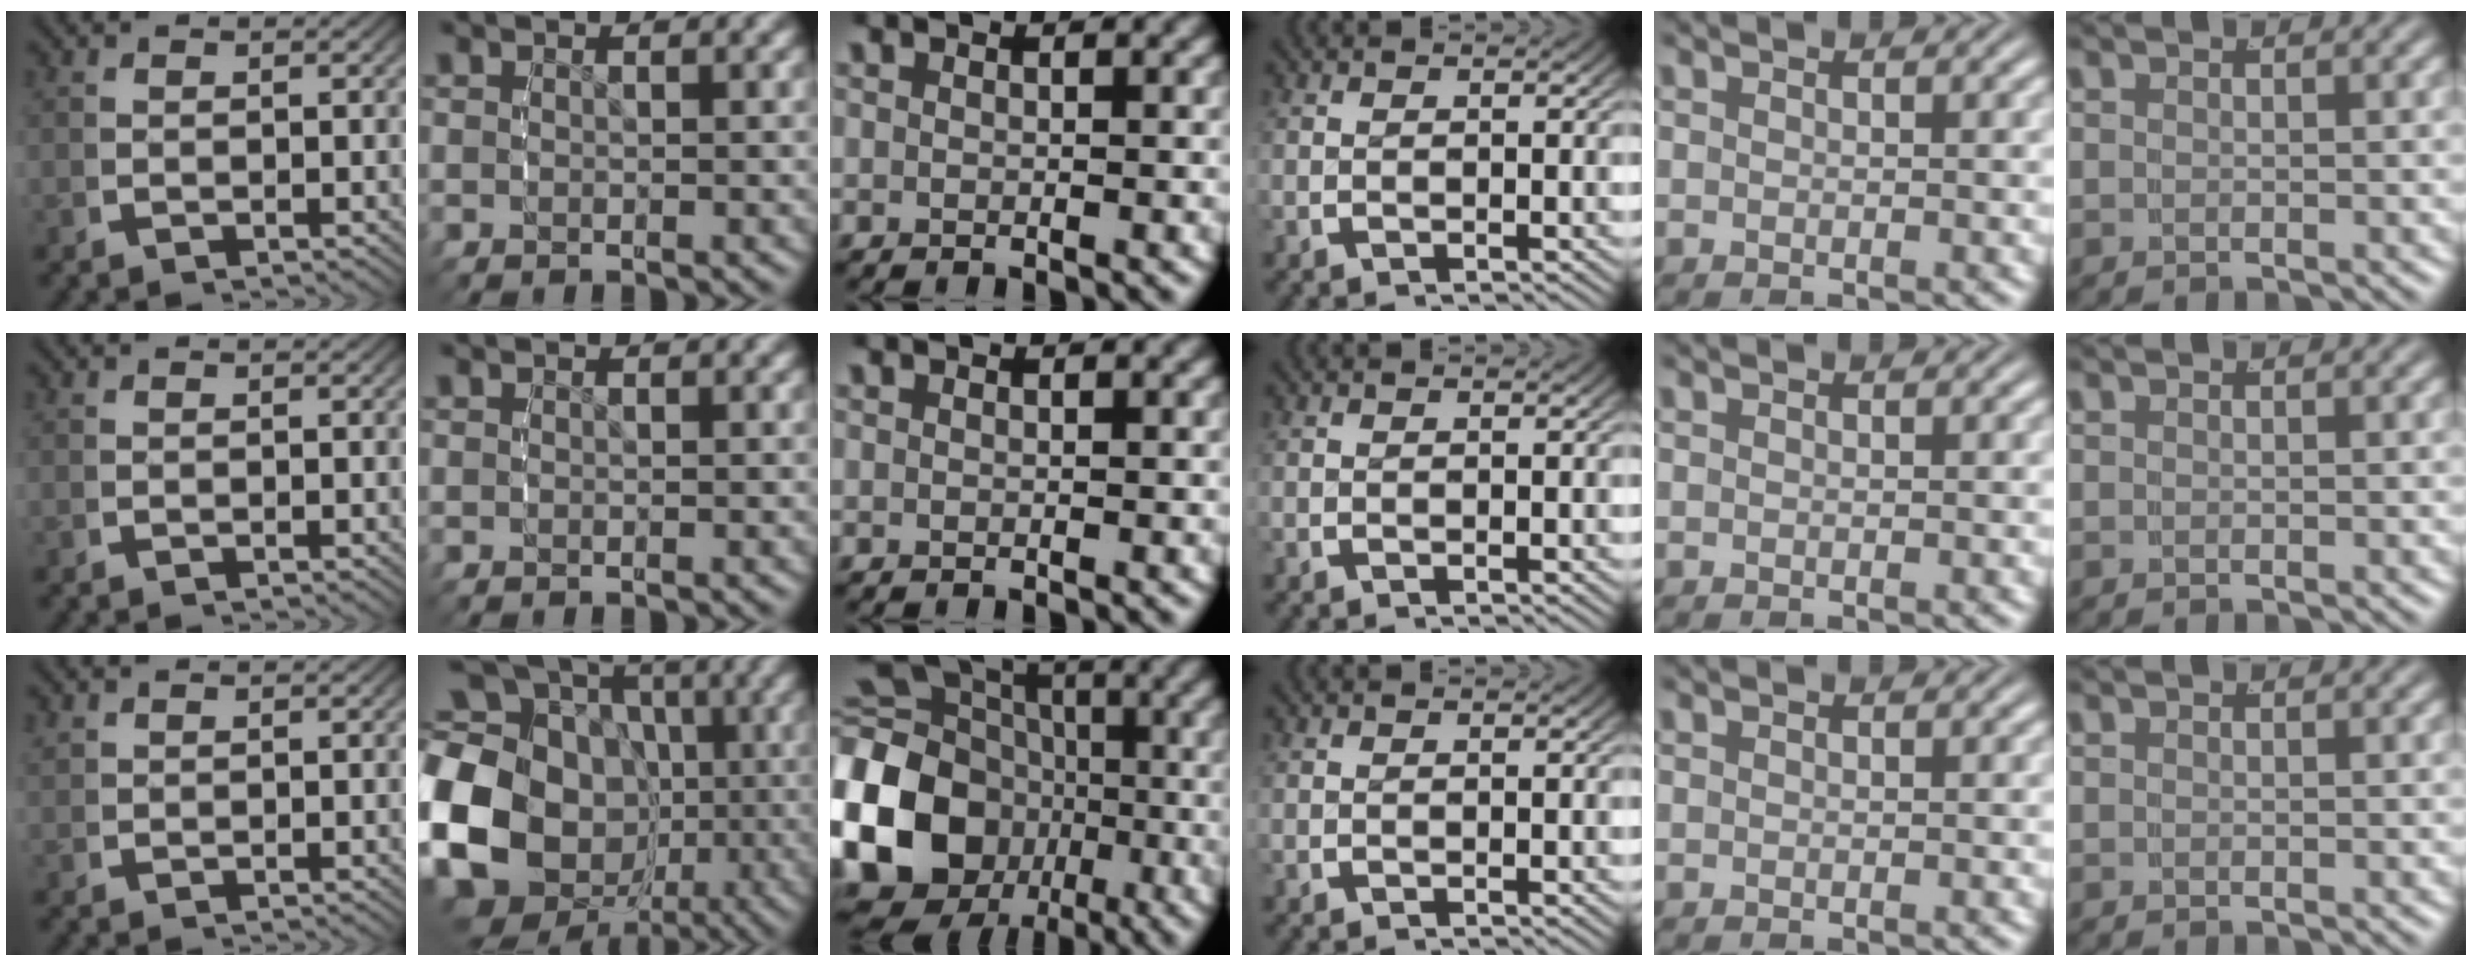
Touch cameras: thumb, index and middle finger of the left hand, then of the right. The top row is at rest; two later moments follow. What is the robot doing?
{"motion": "grasp_and_lifting", "object": "small bumper sticker"}